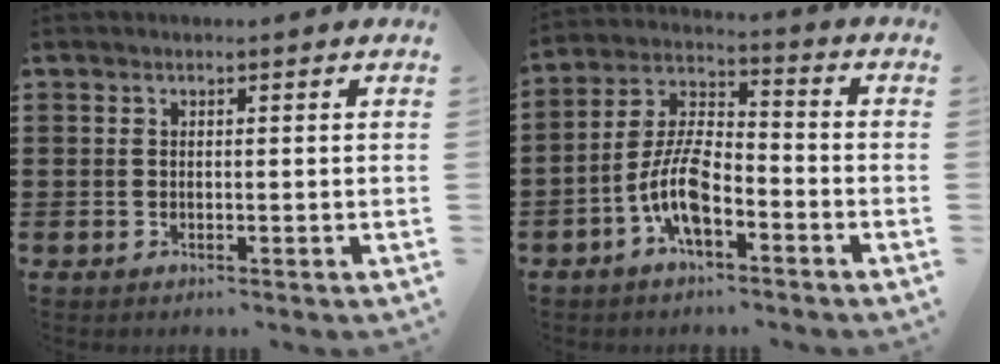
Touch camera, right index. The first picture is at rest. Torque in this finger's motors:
{"motor_torque": [2.14, 0.00, 0.73, 0.21]}